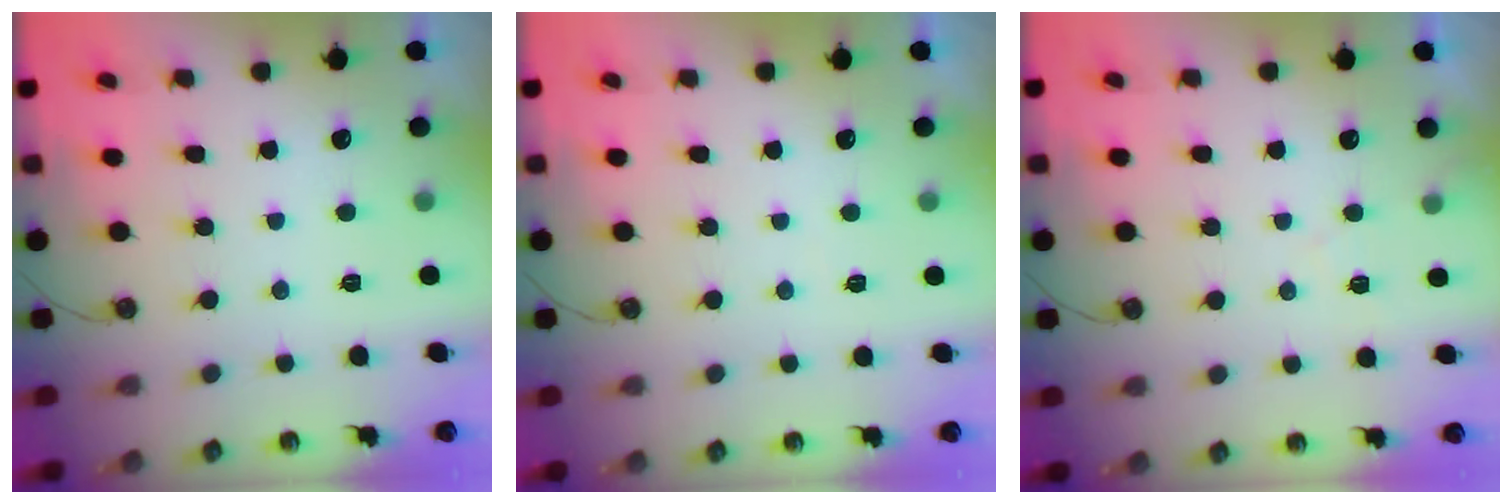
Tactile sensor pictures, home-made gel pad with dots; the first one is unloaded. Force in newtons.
{"total": 2.7, "press": 2.7, "slide": 0.6}
{"total": 5.4, "press": 5.3, "slide": 0.7}